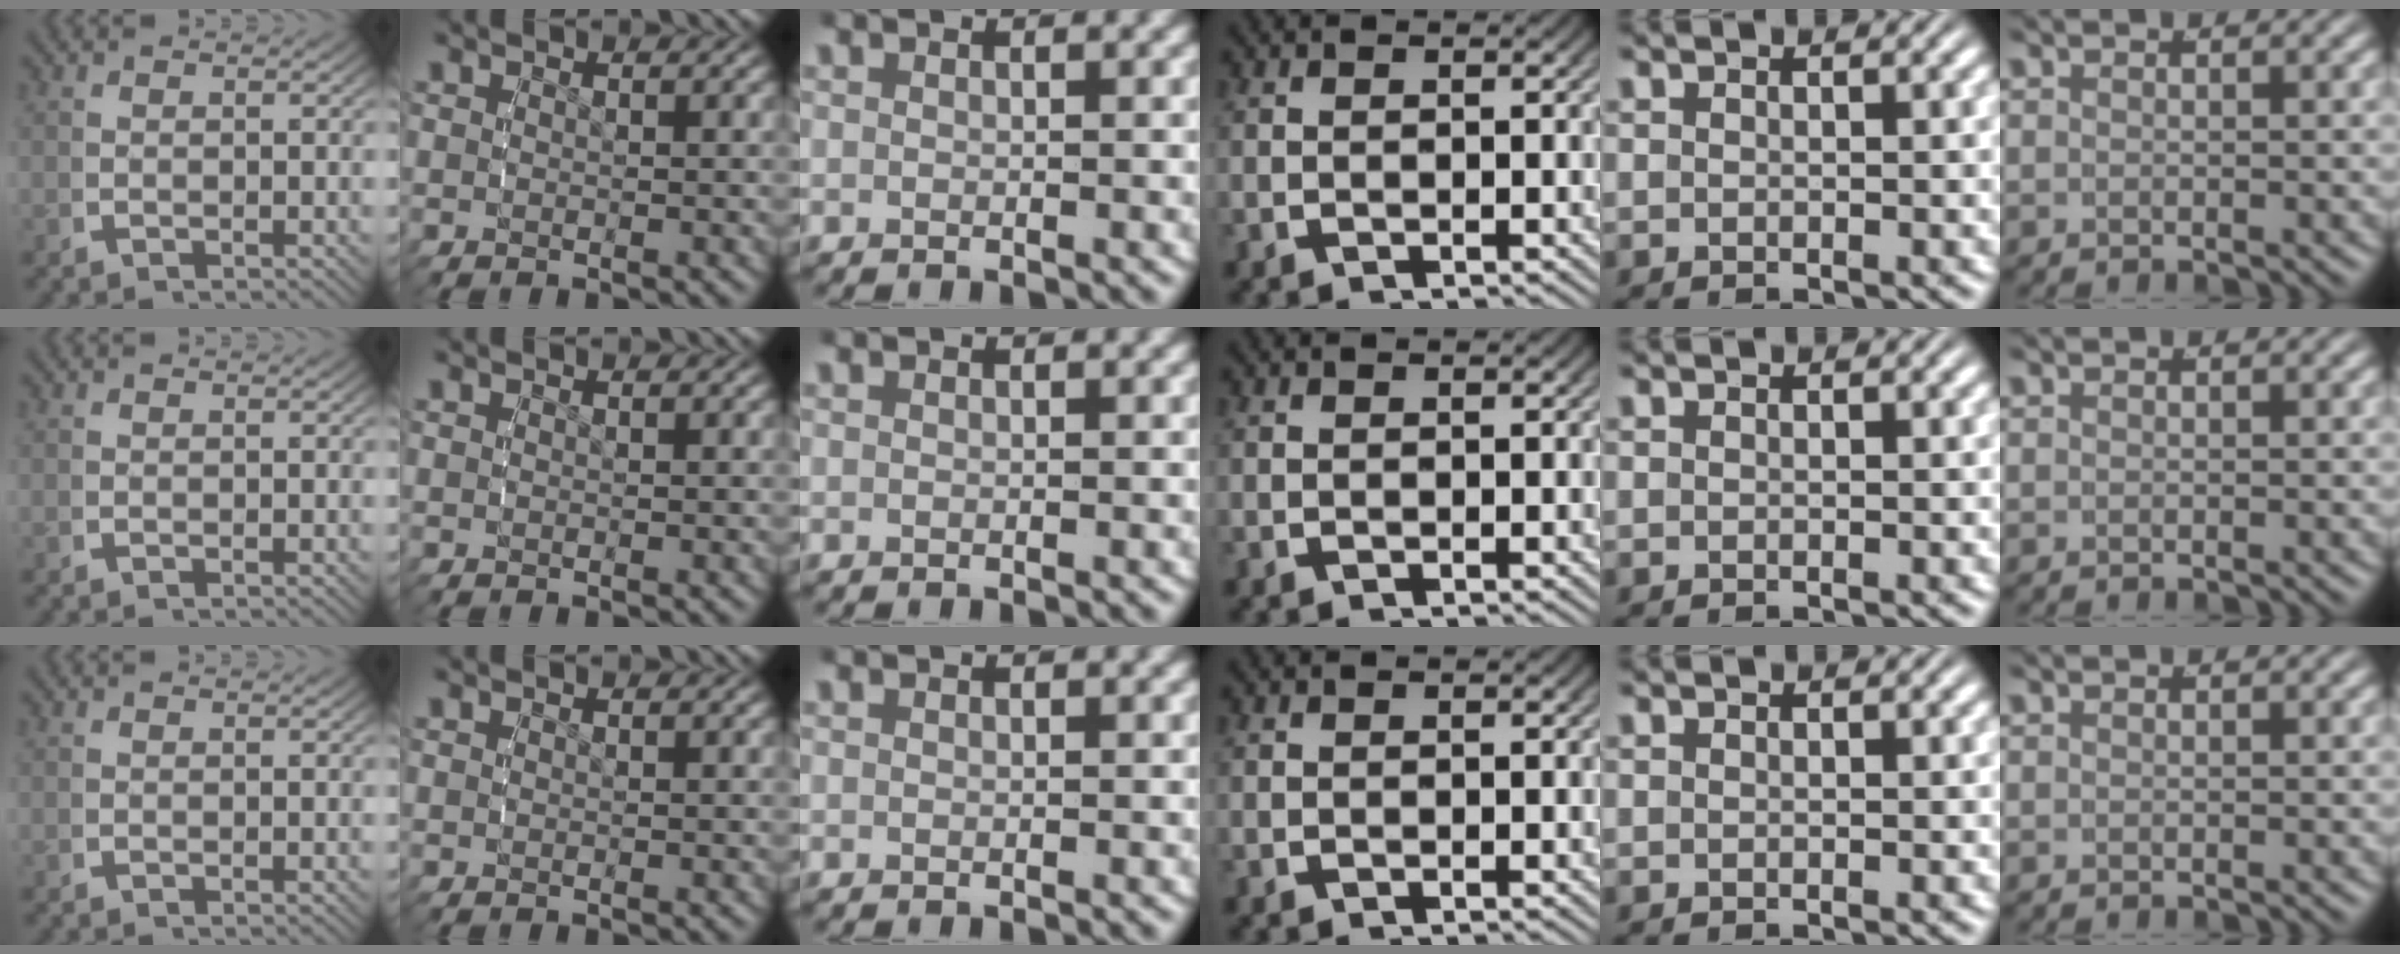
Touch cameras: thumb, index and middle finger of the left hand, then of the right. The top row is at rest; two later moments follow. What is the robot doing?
{"motion": "reach", "object": "air blower"}